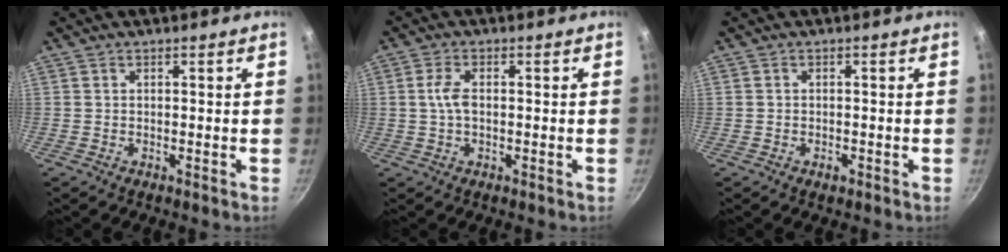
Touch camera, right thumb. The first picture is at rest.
{"total": 3.7, "force": [0.2, 2.0, 3.1], "torque": [-0.064, 0.007, 0.000]}
{"total": 1.2, "force": [-0.7, 0.7, 0.8], "torque": [-0.010, 0.003, -0.011]}